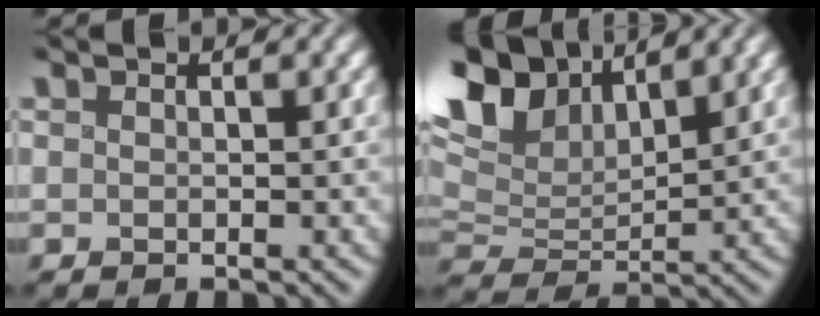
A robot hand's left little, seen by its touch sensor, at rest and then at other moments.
{"total": 8.7, "force": [5.1, 4.5, 5.5], "torque": [-0.138, 0.022, 0.089]}